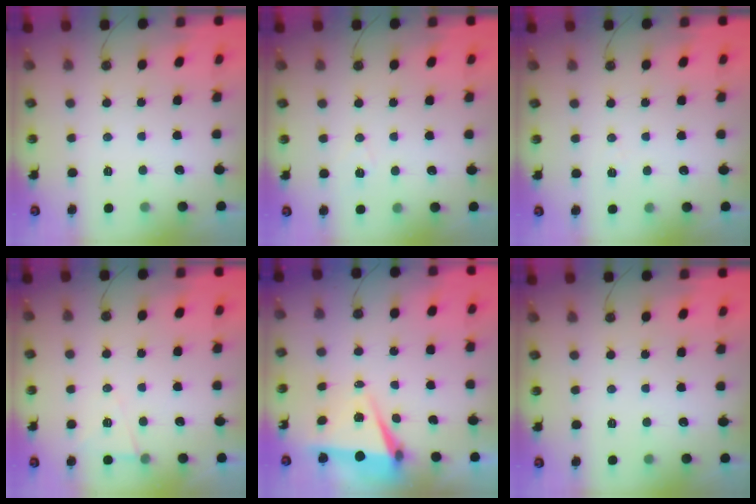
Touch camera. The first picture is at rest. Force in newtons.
{"total": 6.0, "press": 4.0, "slide": 4.4}
{"total": 4.9, "press": 2.3, "slide": 4.3}
{"total": 6.7, "press": 5.0, "slide": 4.5}
{"total": 6.9, "press": 5.4, "slide": 4.3}
{"total": 0.0}